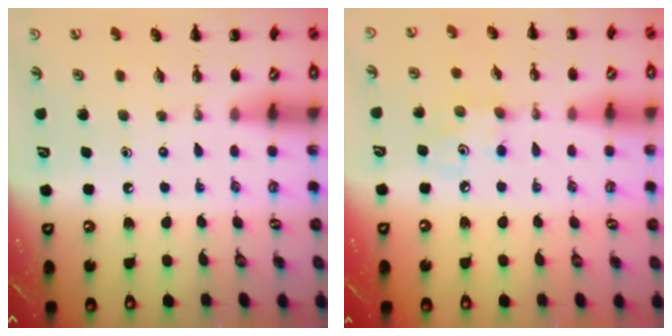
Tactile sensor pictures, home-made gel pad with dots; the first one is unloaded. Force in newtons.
{"total": 3.4, "press": 3.3, "slide": 0.6}